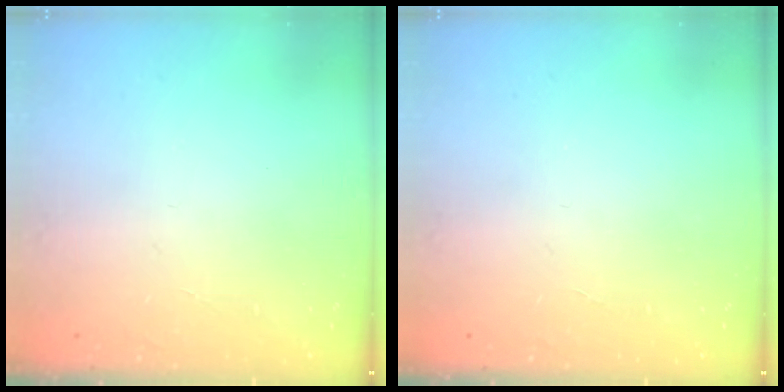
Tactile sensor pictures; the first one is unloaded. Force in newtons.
{"total": 0.0}